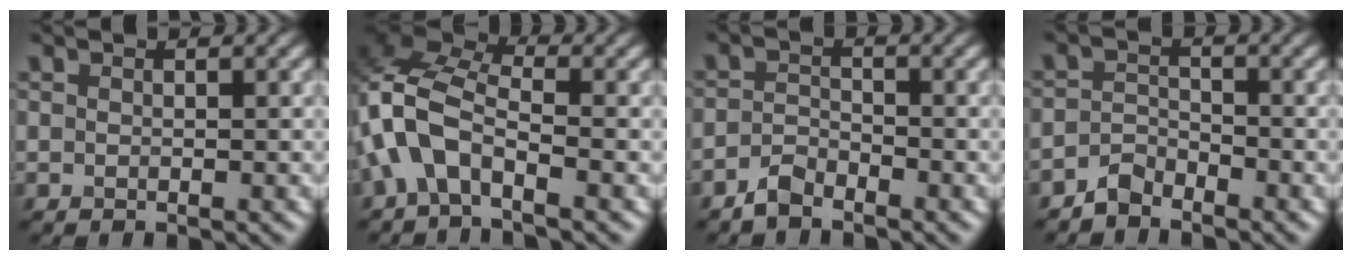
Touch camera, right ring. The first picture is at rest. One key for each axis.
{"total": 7.3, "fx": -1.9, "fy": 3.9, "fz": 5.8, "tx": -0.133, "ty": 0.016, "tz": -0.056}
{"total": 2.0, "fx": -1.7, "fy": 0.9, "fz": 0.6, "tx": -0.010, "ty": 0.008, "tz": -0.037}
{"total": 2.1, "fx": -1.9, "fy": 0.9, "fz": 0.3, "tx": -0.003, "ty": 0.012, "tz": -0.040}